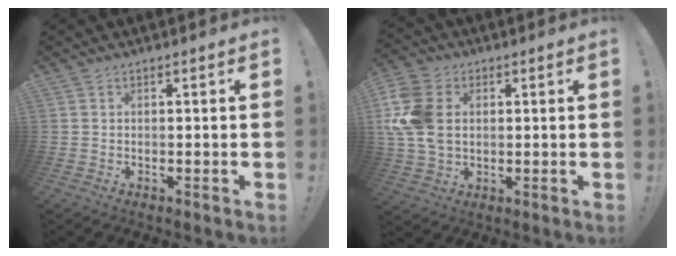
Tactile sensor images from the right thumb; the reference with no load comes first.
{"total": 15.1, "force": [2.1, 11.1, 10.0], "torque": [-0.215, -0.007, 0.040]}